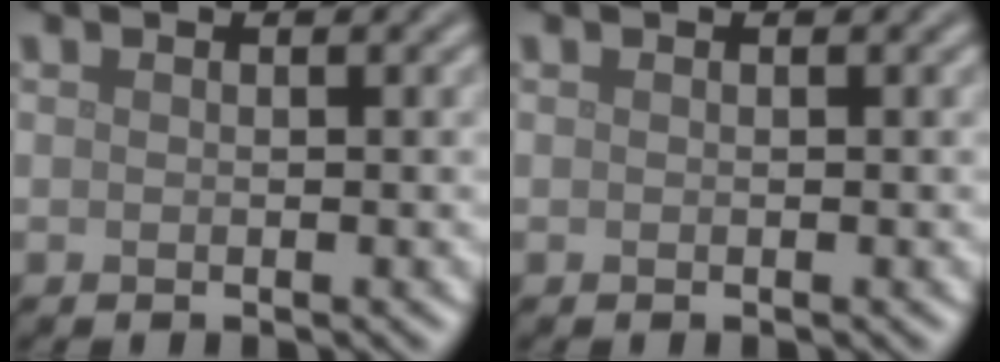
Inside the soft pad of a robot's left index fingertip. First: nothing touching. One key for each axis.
{"total": 0.0}